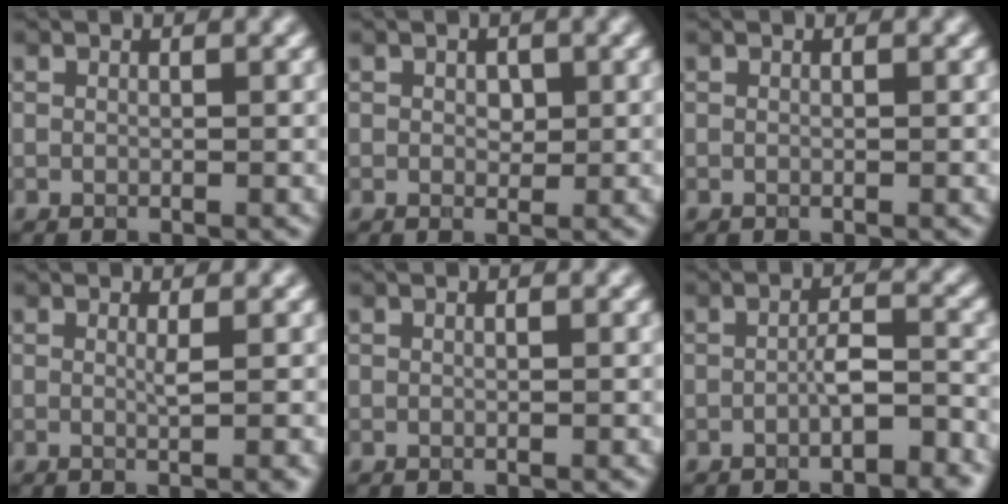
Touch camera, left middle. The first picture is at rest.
{"total": 1.1, "force": [0.2, 0.8, 0.8], "torque": [-0.012, -0.003, 0.004]}
{"total": 0.0}
{"total": 1.6, "force": [0.1, 0.3, 1.6], "torque": [-0.022, -0.004, -0.005]}
{"total": 0.0}
{"total": 3.0, "force": [-1.6, 0.7, 2.4], "torque": [-0.038, 0.011, -0.027]}